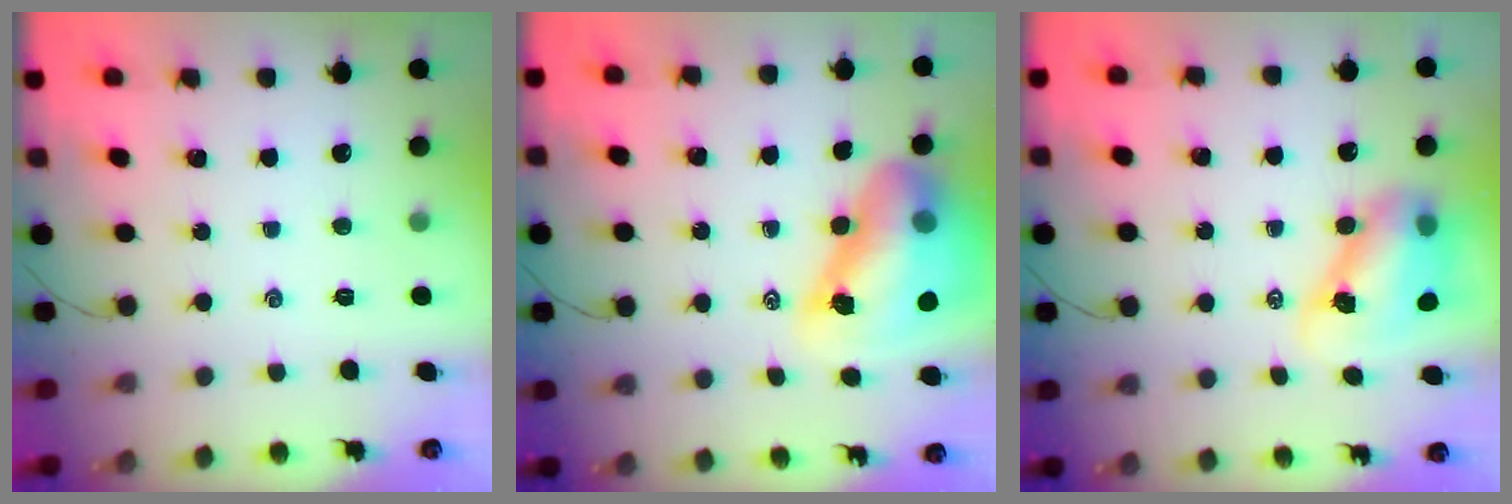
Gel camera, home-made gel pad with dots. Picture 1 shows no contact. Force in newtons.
{"total": 17.7, "press": 17.0, "slide": 5.0}
{"total": 9.3, "press": 9.1, "slide": 2.3}